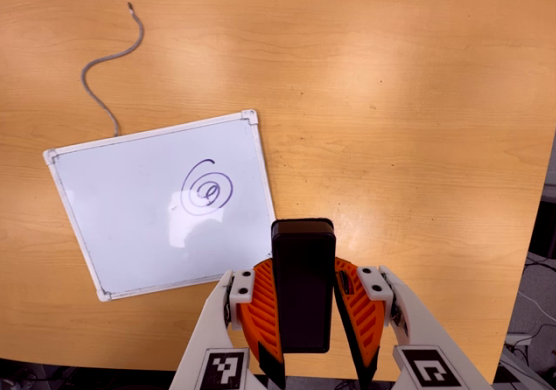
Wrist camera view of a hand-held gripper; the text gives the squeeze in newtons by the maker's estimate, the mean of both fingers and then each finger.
{"total": 8.0, "left": 6.2, "right": 9.7}